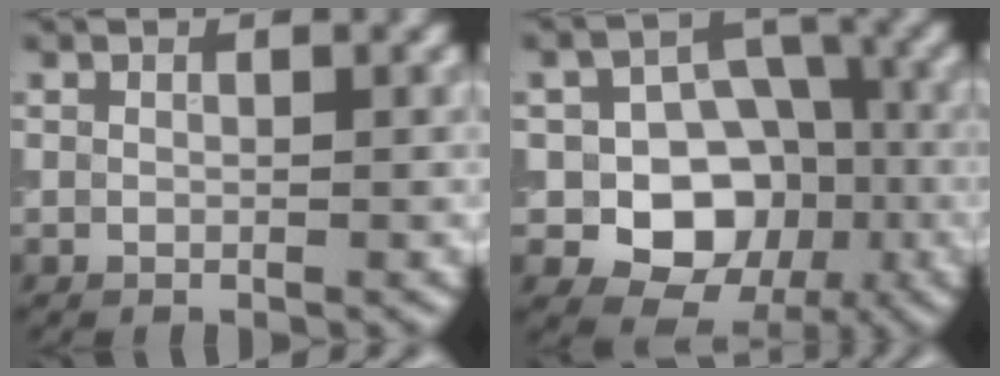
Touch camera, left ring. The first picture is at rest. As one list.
[{"total": 9.0, "force": [-2.2, 7.2, 5.1], "torque": [-0.051, -0.003, -0.056]}]